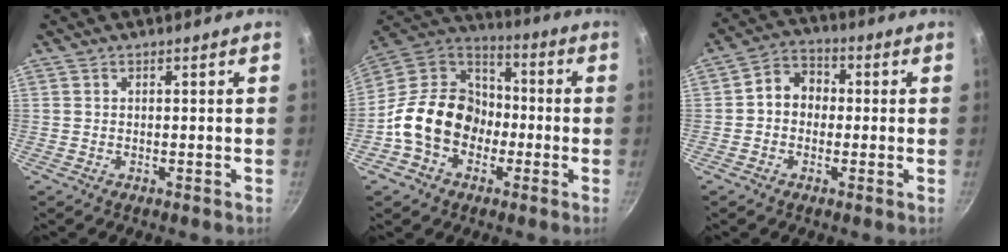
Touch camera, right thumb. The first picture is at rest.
{"total": 17.6, "force": [-4.3, 13.9, 9.9], "torque": [-0.128, 0.054, -0.089]}
{"total": 6.9, "force": [-0.1, 5.7, 3.8], "torque": [-0.031, 0.019, -0.018]}